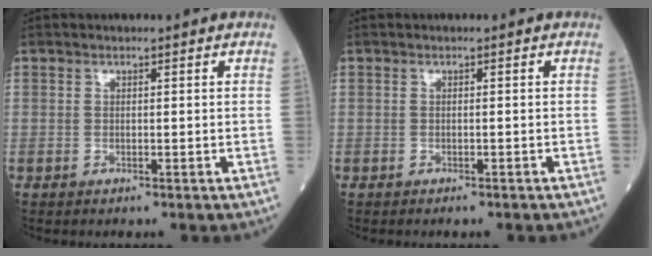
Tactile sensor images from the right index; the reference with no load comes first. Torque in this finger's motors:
{"motor_torque": [-0.09, -0.19, -0.07, -0.01]}